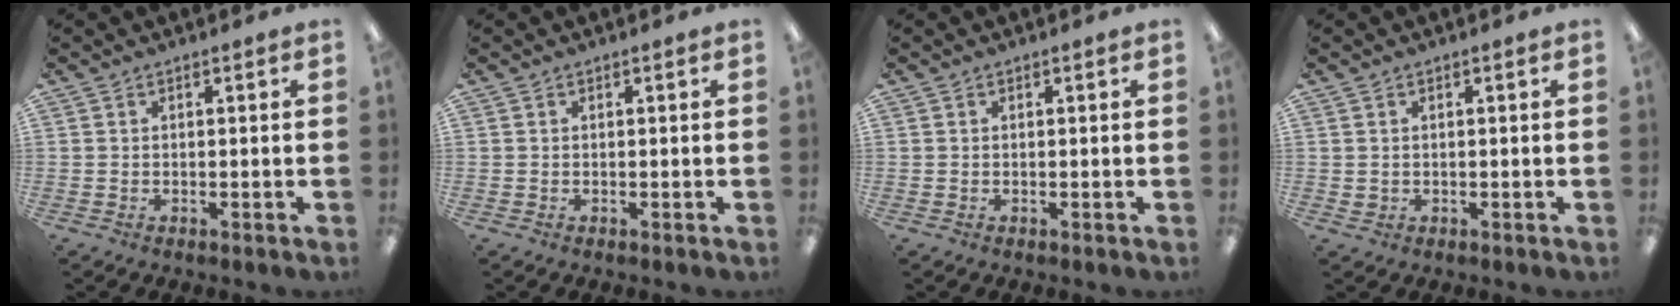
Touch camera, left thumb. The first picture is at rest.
{"total": 0.0}
{"total": 0.0}
{"total": 1.0, "force": [0.4, 0.9, 0.2], "torque": [-0.006, 0.002, 0.007]}